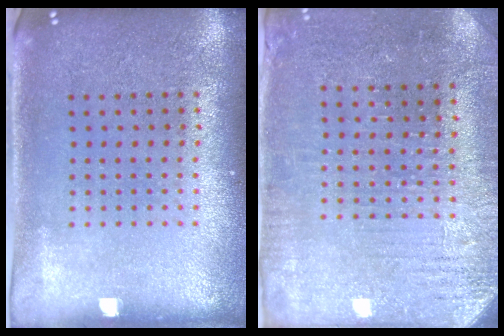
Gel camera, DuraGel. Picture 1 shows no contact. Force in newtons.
{"total": 2.9, "press": 2.8, "slide": 0.7}